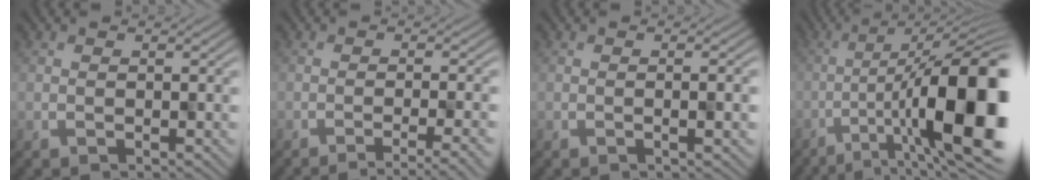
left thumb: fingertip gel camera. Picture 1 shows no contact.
{"total": 5.4, "force": [-3.5, 0.9, 4.0], "torque": [-0.060, 0.004, -0.043]}
{"total": 1.9, "force": [-0.3, 0.2, 1.9], "torque": [-0.026, 0.007, -0.010]}
{"total": 17.8, "force": [-3.5, 6.9, 16.0], "torque": [-0.241, -0.030, -0.038]}